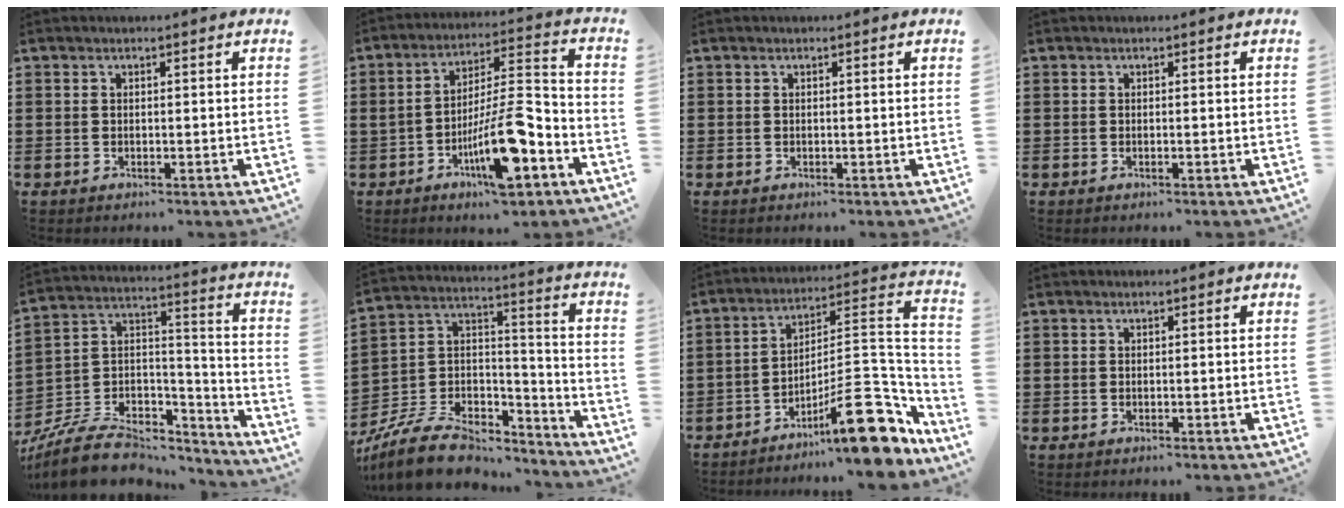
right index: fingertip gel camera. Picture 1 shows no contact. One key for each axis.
{"total": 13.0, "fx": -6.0, "fy": 3.1, "fz": 11.1, "tx": -0.194, "ty": 0.010, "tz": -0.108}
{"total": 0.0}
{"total": 0.0}
{"total": 8.8, "fx": -6.6, "fy": 4.5, "fz": 3.8, "tx": -0.088, "ty": 0.009, "tz": -0.125}
{"total": 10.6, "fx": -8.1, "fy": 4.6, "fz": 5.0, "tx": -0.116, "ty": 0.019, "tz": -0.156}
{"total": 17.1, "fx": -9.7, "fy": 4.9, "fz": 13.2, "tx": -0.161, "ty": 0.032, "tz": -0.157}
{"total": 0.0}